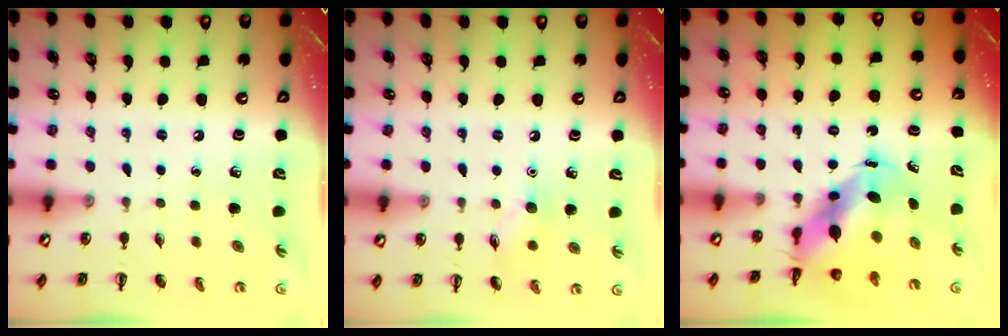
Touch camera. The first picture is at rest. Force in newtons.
{"total": 6.5, "press": 6.4, "slide": 1.0}
{"total": 7.9, "press": 7.5, "slide": 2.3}